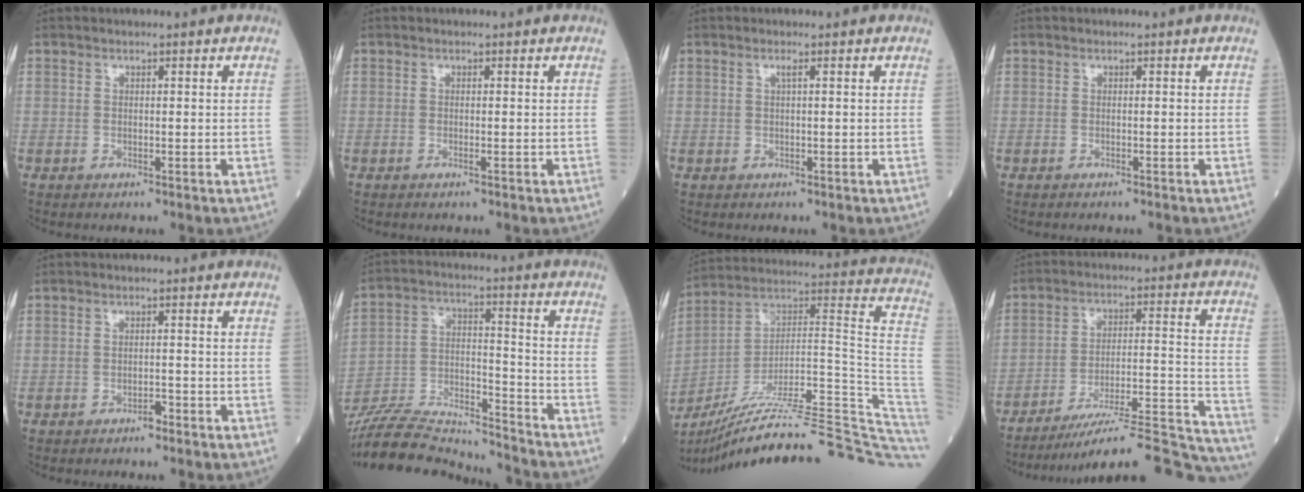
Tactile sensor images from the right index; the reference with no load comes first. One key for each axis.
{"total": 0.0}
{"total": 0.6, "fx": 0.3, "fy": -0.1, "fz": 0.5, "tx": -0.014, "ty": 0.001, "tz": 0.009}
{"total": 0.5, "fx": -0.4, "fy": -0.1, "fz": 0.2, "tx": 0.001, "ty": 0.001, "tz": -0.006}
{"total": 1.2, "fx": -0.9, "fy": 0.3, "fz": 0.6, "tx": -0.012, "ty": 0.001, "tz": -0.012}
{"total": 18.5, "fx": -17.9, "fy": 1.1, "fz": 4.6, "tx": -0.100, "ty": 0.008, "tz": -0.300}
{"total": 33.6, "fx": -28.5, "fy": 1.6, "fz": 17.6, "tx": -0.143, "ty": 0.010, "tz": -0.408}
{"total": 23.0, "fx": -21.5, "fy": -0.2, "fz": 8.1, "tx": -0.054, "ty": 0.016, "tz": -0.300}